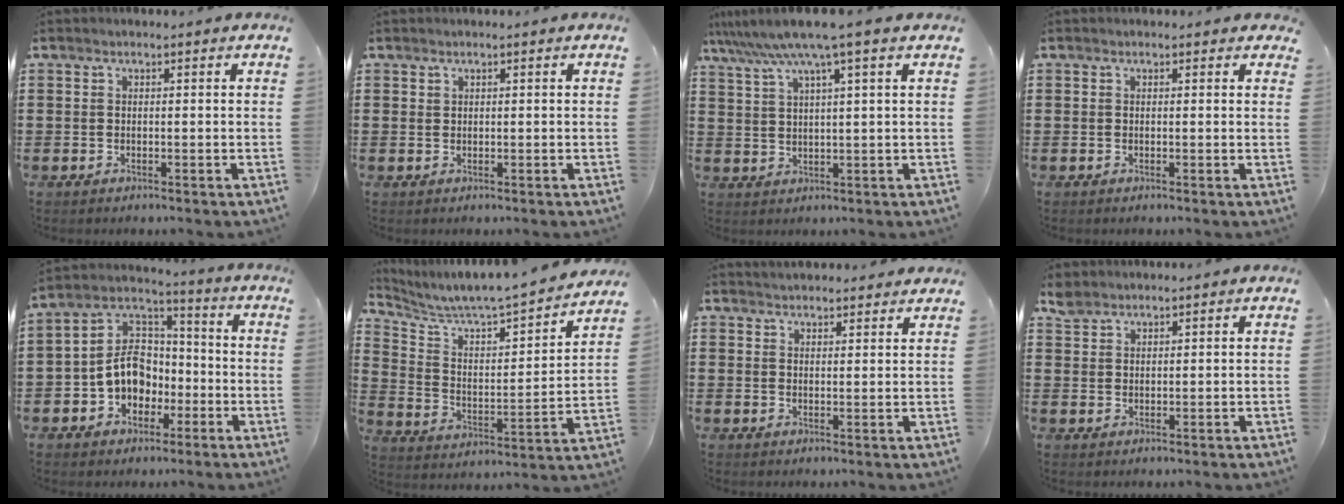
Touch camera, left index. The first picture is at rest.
{"total": 0.6, "force": [0.5, 0.3, 0.2], "torque": [-0.005, 0.002, 0.011]}
{"total": 7.1, "force": [4.7, -0.2, 5.3], "torque": [-0.117, -0.017, 0.078]}
{"total": 0.6, "force": [0.3, 0.5, 0.2], "torque": [-0.006, 0.006, 0.004]}
{"total": 8.7, "force": [-2.1, 7.3, 4.3], "torque": [-0.118, 0.008, -0.045]}
{"total": 4.7, "force": [4.5, 0.2, 1.3], "torque": [-0.053, -0.054, 0.068]}
{"total": 2.5, "force": [2.5, 0.1, -0.2], "torque": [-0.003, -0.004, 0.048]}
{"total": 2.7, "force": [2.4, 1.0, 0.2], "torque": [-0.011, 0.001, 0.049]}